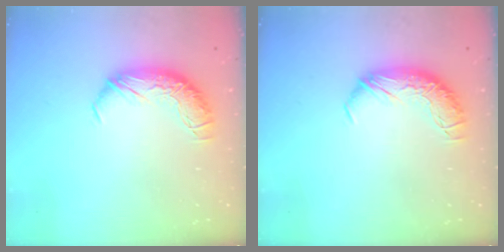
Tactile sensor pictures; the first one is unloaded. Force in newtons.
{"total": 0.0}